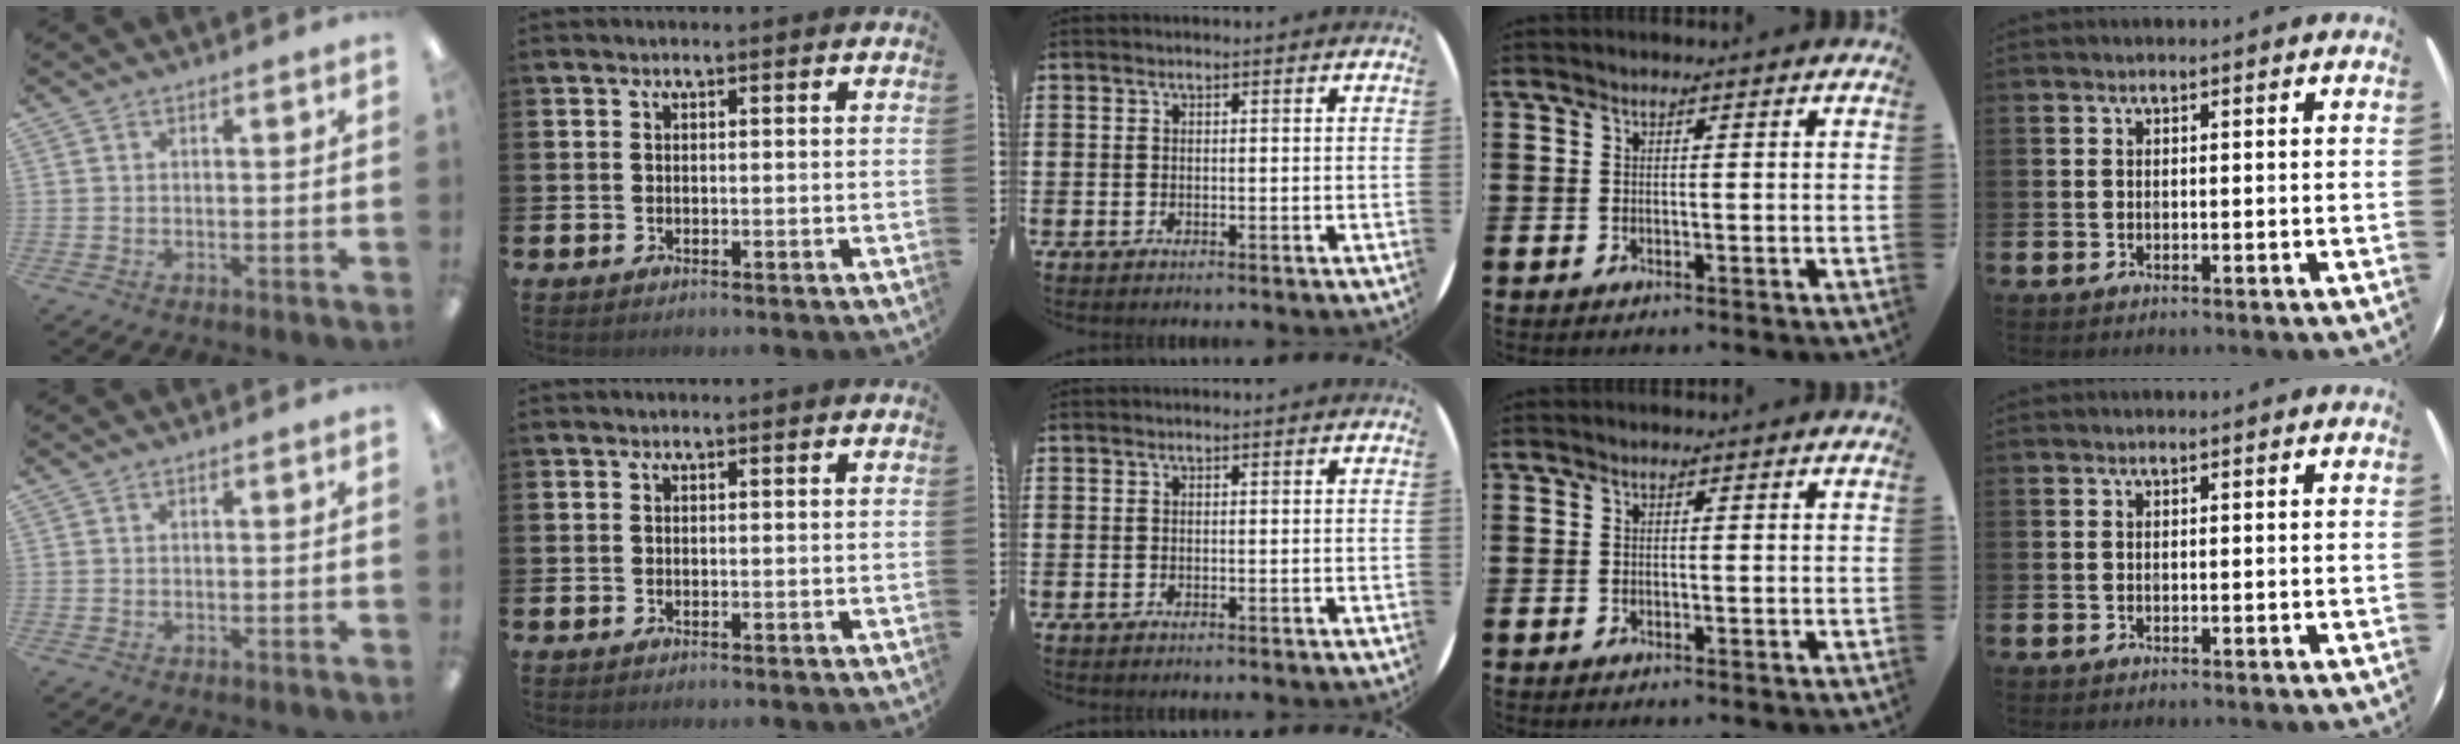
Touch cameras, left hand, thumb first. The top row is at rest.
{}